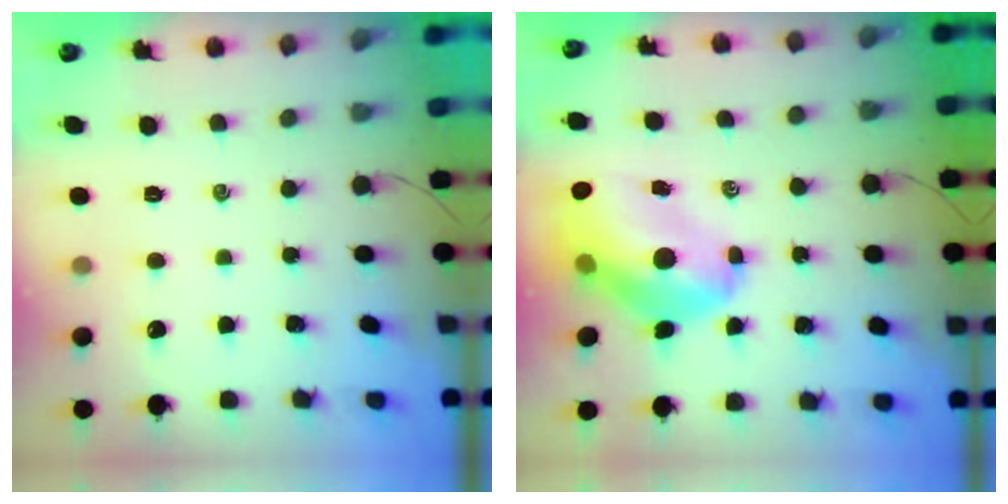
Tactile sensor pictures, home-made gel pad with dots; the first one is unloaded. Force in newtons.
{"total": 15.0, "press": 14.3, "slide": 4.2}